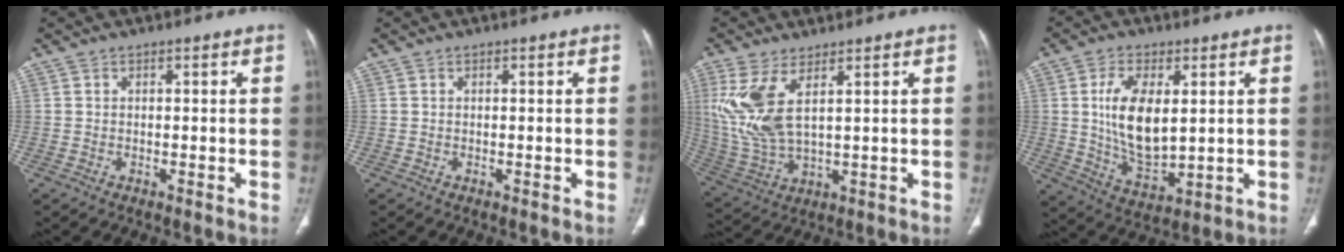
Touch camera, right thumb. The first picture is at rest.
{"total": 0.0}
{"total": 11.3, "force": [4.1, 4.6, 9.5], "torque": [-0.224, -0.018, 0.100]}
{"total": 12.2, "force": [2.0, 6.2, 10.3], "torque": [-0.184, -0.024, 0.049]}